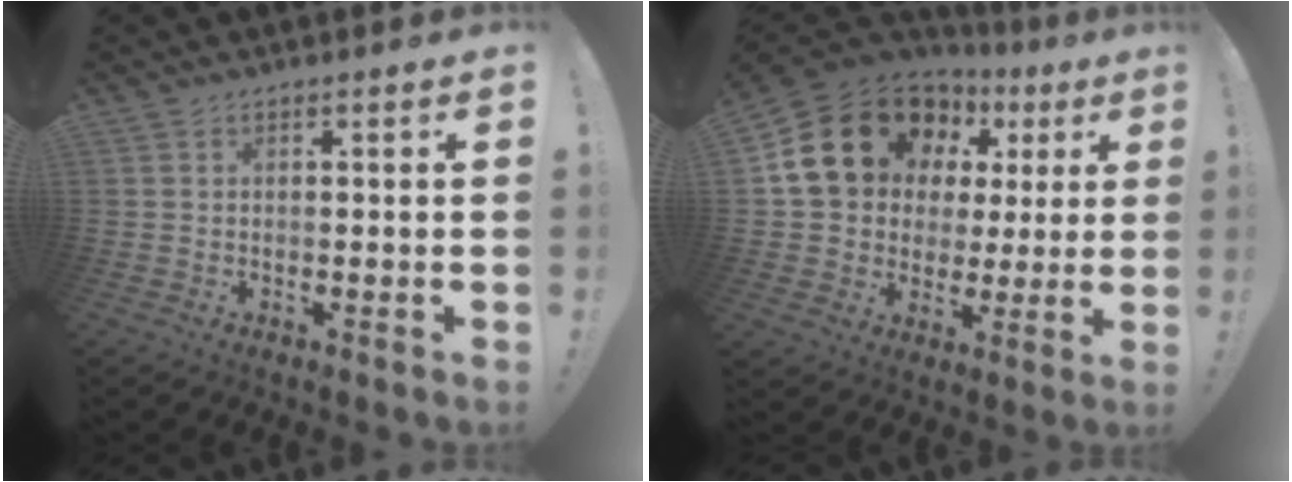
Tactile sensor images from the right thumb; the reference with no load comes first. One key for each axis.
{"total": 19.9, "fx": 9.6, "fy": 14.3, "fz": 10.1, "tx": -0.156, "ty": -0.045, "tz": 0.200}